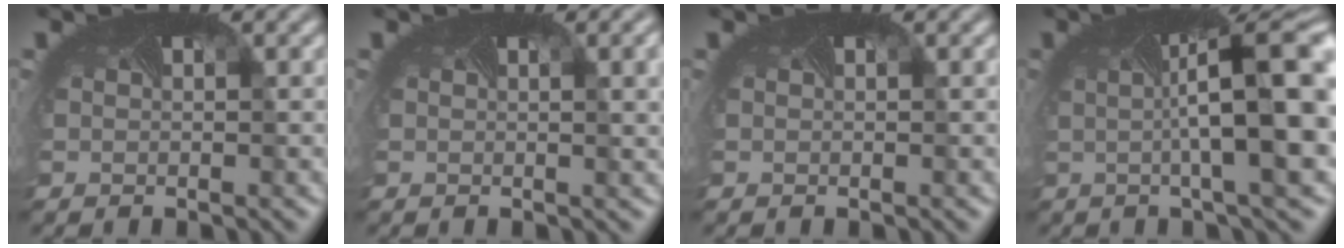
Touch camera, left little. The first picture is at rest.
{"total": 3.8, "force": [1.1, 1.4, 3.4], "torque": [-0.032, 0.004, 0.009]}
{"total": 0.0}
{"total": 10.4, "force": [0.4, 2.6, 10.1], "torque": [-0.157, -0.003, 0.011]}